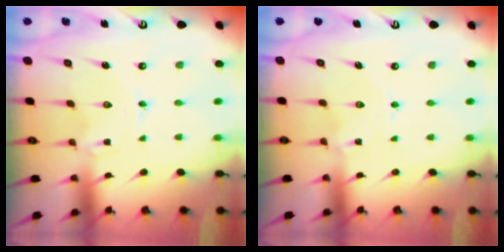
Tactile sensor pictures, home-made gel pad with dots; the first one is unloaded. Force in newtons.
{"total": 0.0}